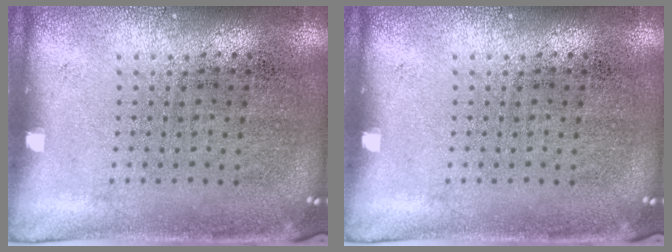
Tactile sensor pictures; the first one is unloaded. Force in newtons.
{"total": 0.0}